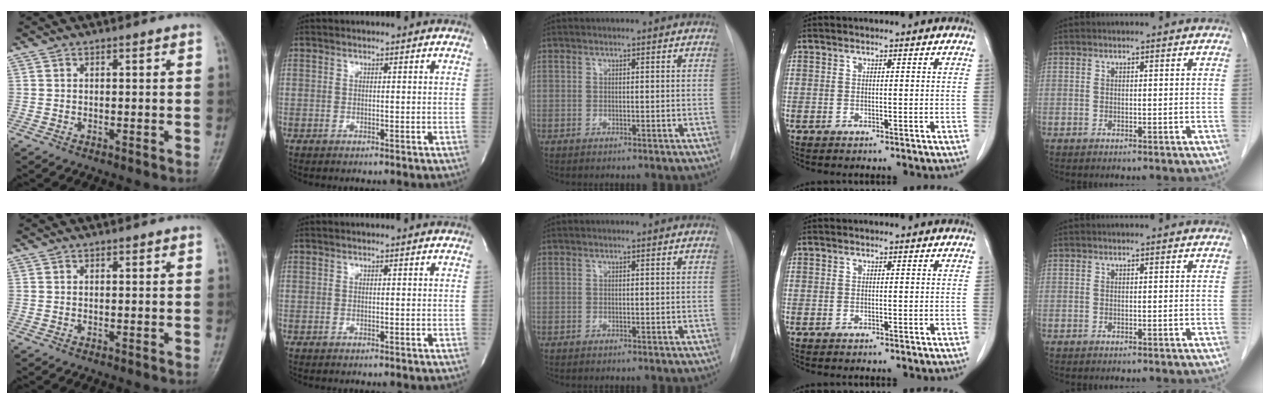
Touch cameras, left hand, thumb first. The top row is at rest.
{}